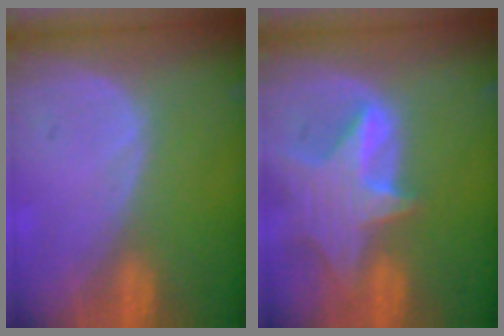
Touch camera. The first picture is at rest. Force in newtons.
{"total": 8.4, "press": 7.6, "slide": 3.5}